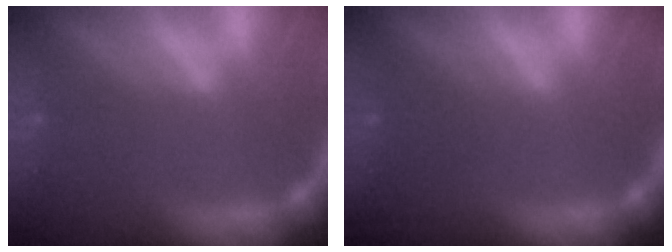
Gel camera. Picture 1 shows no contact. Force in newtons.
{"total": 2.0}